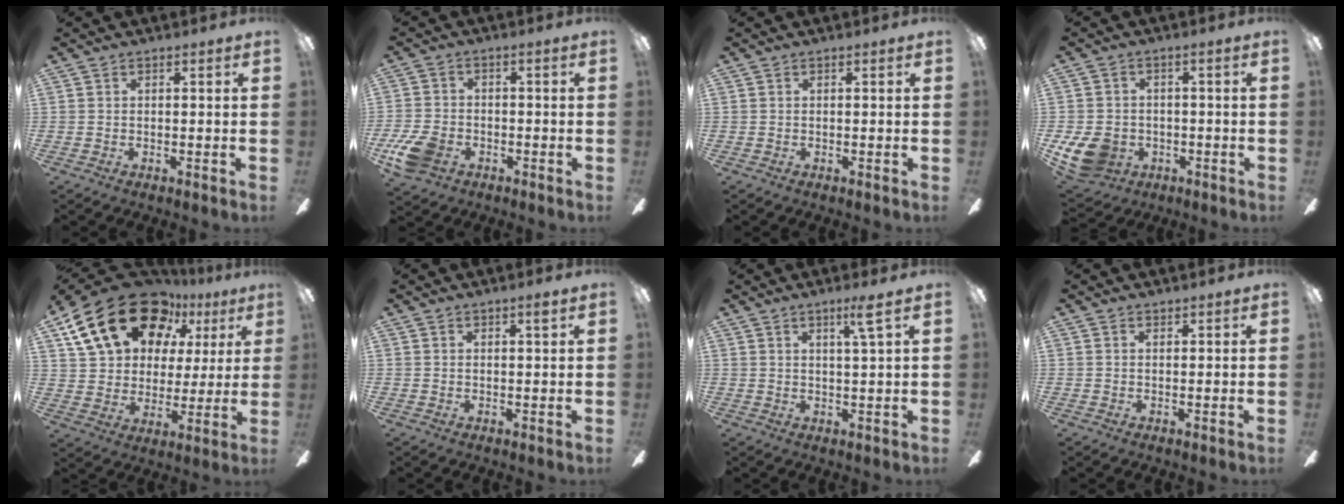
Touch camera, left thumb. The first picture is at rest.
{"total": 8.6, "force": [-4.1, 5.7, 5.0], "torque": [-0.124, 0.012, -0.078]}
{"total": 0.0}
{"total": 10.1, "force": [-3.9, 7.7, 5.2], "torque": [-0.124, 0.019, -0.070]}
{"total": 24.4, "force": [13.5, 15.7, 12.8], "torque": [-0.226, -0.063, 0.248]}
{"total": 1.4, "force": [1.1, 0.2, 0.8], "torque": [-0.009, -0.003, 0.017]}
{"total": 4.3, "force": [2.7, -0.3, 3.4], "torque": [-0.057, -0.007, 0.039]}
{"total": 0.6, "force": [0.6, 0.3, 0.1], "torque": [-0.003, -0.001, 0.011]}